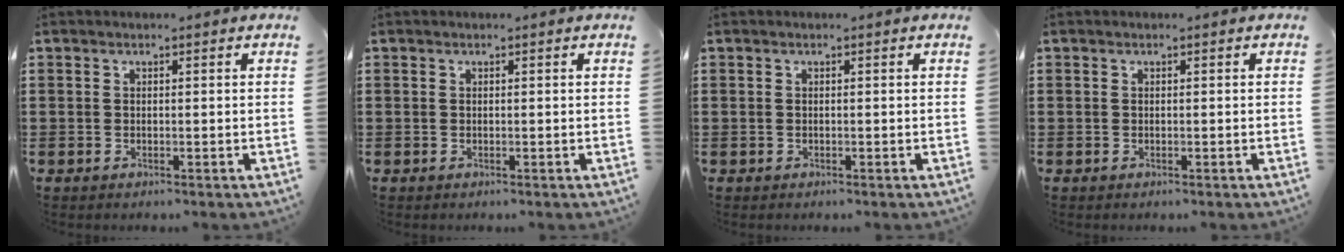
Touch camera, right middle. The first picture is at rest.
{"total": 0.0}
{"total": 0.0}
{"total": 0.0}